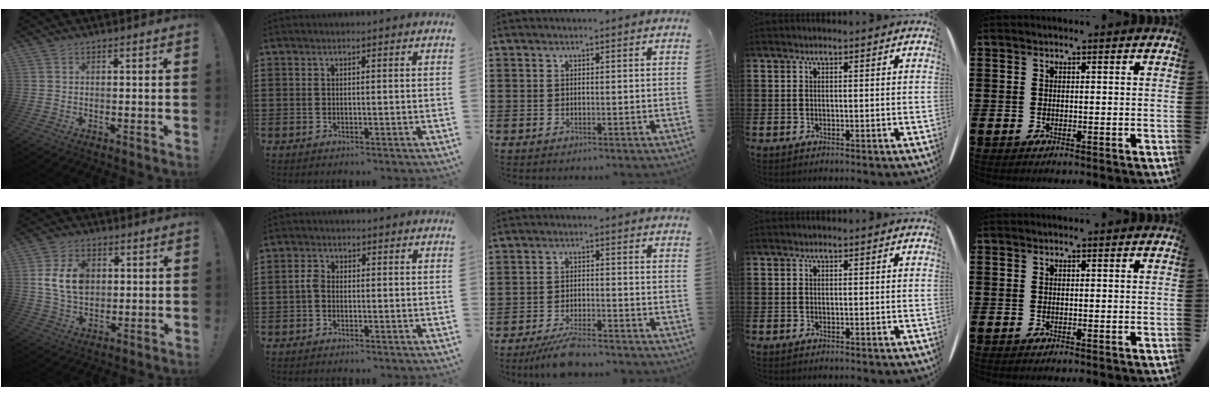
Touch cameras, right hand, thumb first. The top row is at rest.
{"thumb": {"total": 11.4, "force": [2.0, 8.2, 7.6], "torque": [-0.140, 0.005, 0.038]}, "index": {"total": 1.9, "force": [-0.6, 1.2, 1.4], "torque": [-0.044, -0.005, -0.016]}, "middle": {"total": 4.9, "force": [-4.3, 0.5, 2.1], "torque": [-0.039, -0.001, -0.083]}}